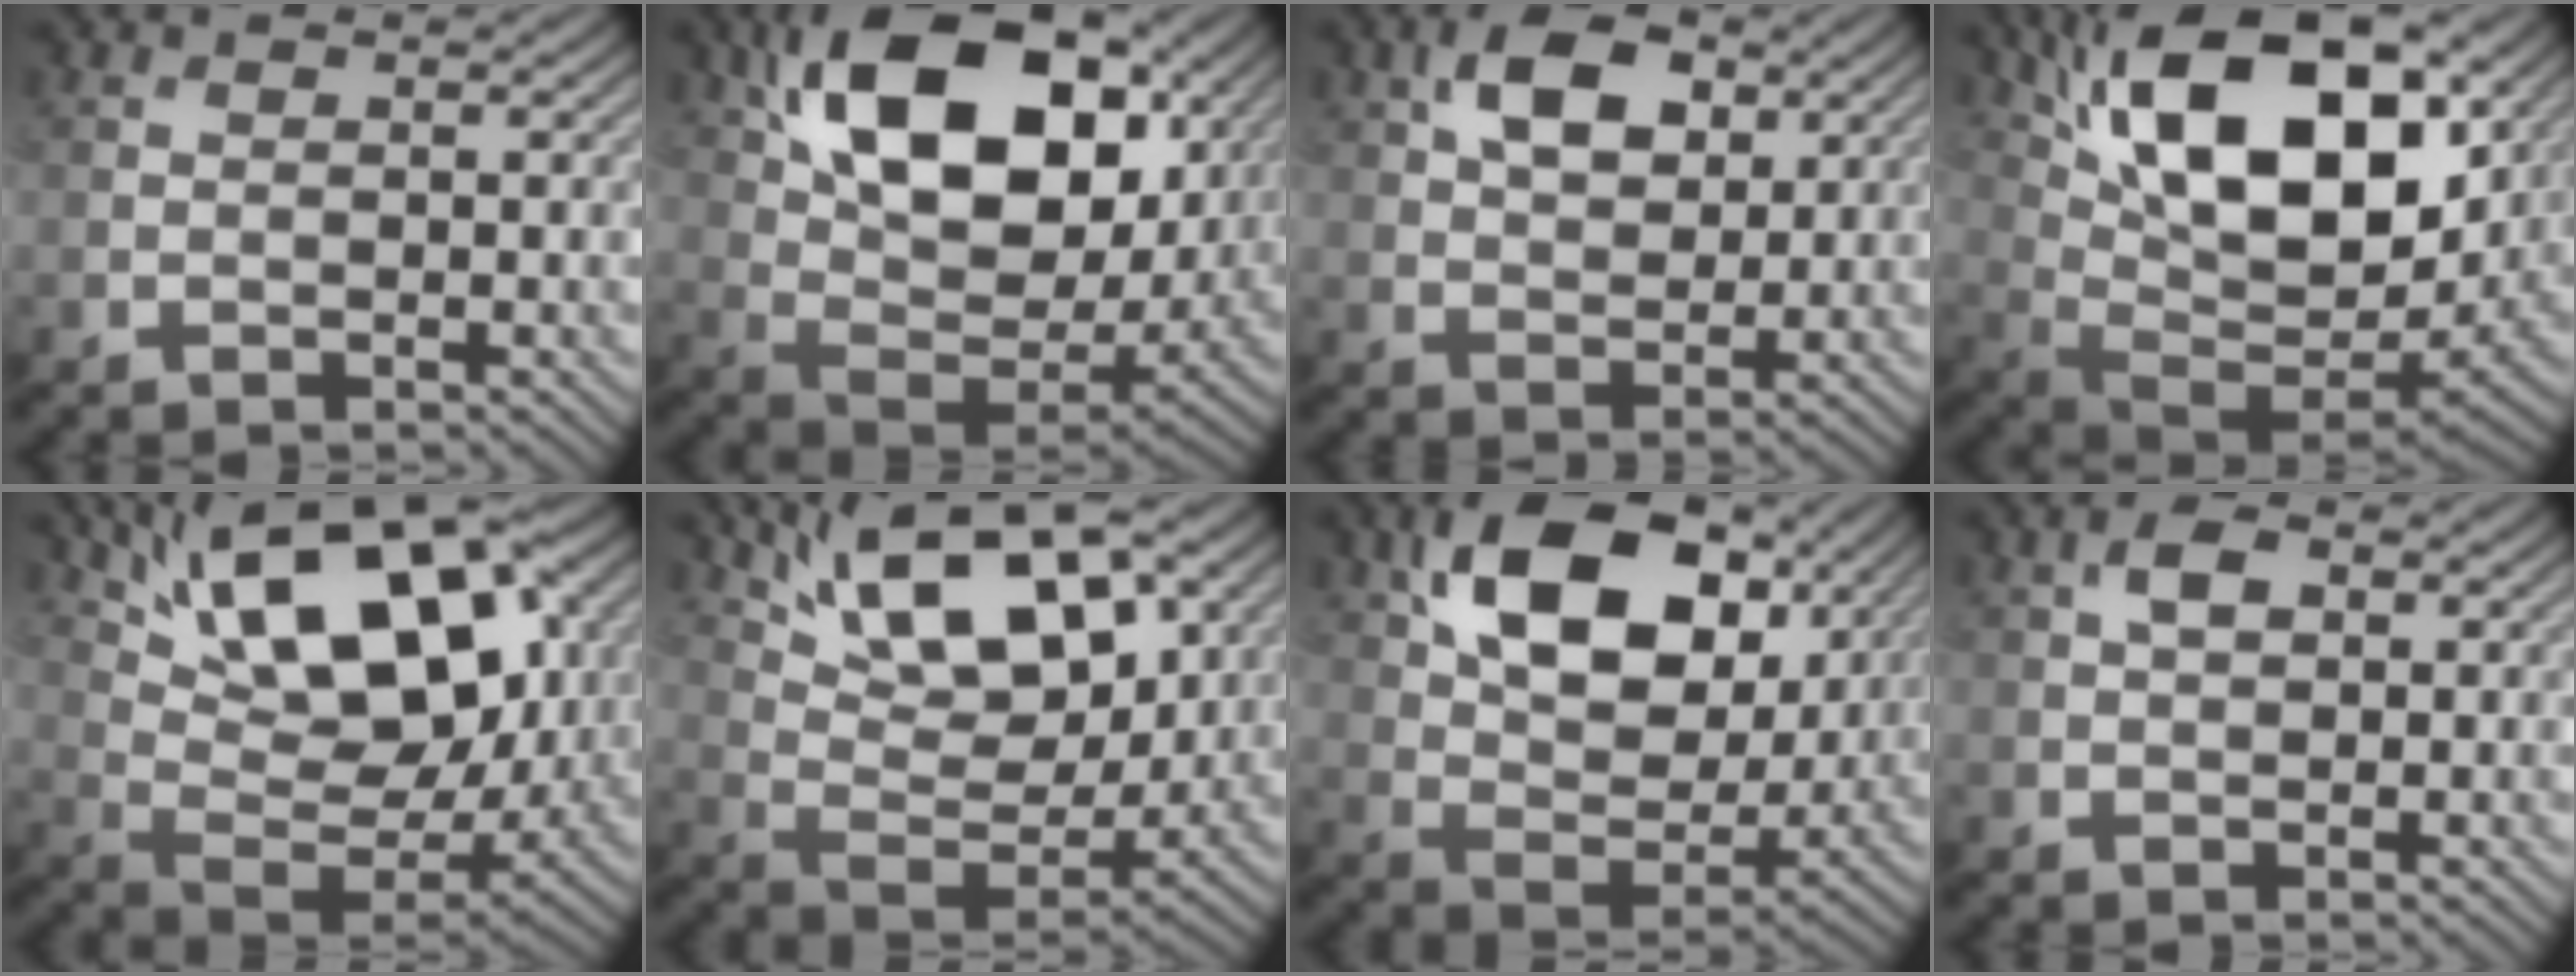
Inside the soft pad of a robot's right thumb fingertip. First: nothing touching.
{"total": 18.3, "force": [7.5, 10.4, 13.1], "torque": [-0.241, 0.011, 0.129]}
{"total": 7.5, "force": [3.1, 4.4, 5.2], "torque": [-0.099, 0.003, 0.051]}
{"total": 18.6, "force": [7.7, 8.9, 14.3], "torque": [-0.248, 0.026, 0.125]}
{"total": 18.0, "force": [8.5, 8.4, 13.4], "torque": [-0.232, 0.028, 0.127]}
{"total": 14.6, "force": [8.2, 6.4, 10.3], "torque": [-0.189, 0.008, 0.129]}
{"total": 14.9, "force": [6.3, 9.0, 10.1], "torque": [-0.195, 0.004, 0.113]}
{"total": 2.5, "force": [0.8, 1.4, 1.9], "torque": [-0.037, 0.005, 0.012]}